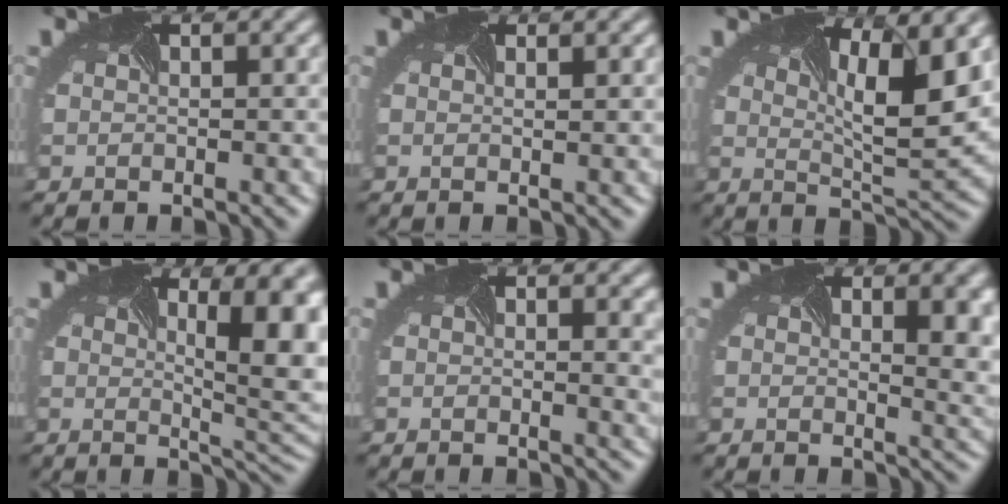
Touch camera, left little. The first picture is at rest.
{"total": 0.6, "force": [0.5, 0.2, 0.4], "torque": [0.002, 0.005, -0.007]}
{"total": 7.1, "force": [2.4, 1.9, 6.4], "torque": [-0.084, -0.003, 0.036]}
{"total": 10.3, "force": [2.2, 4.1, 9.2], "torque": [-0.094, 0.007, 0.024]}
{"total": 4.2, "force": [1.9, 2.1, 3.2], "torque": [-0.028, 0.007, 0.029]}
{"total": 6.8, "force": [2.0, 3.3, 5.7], "torque": [-0.050, -0.003, 0.032]}